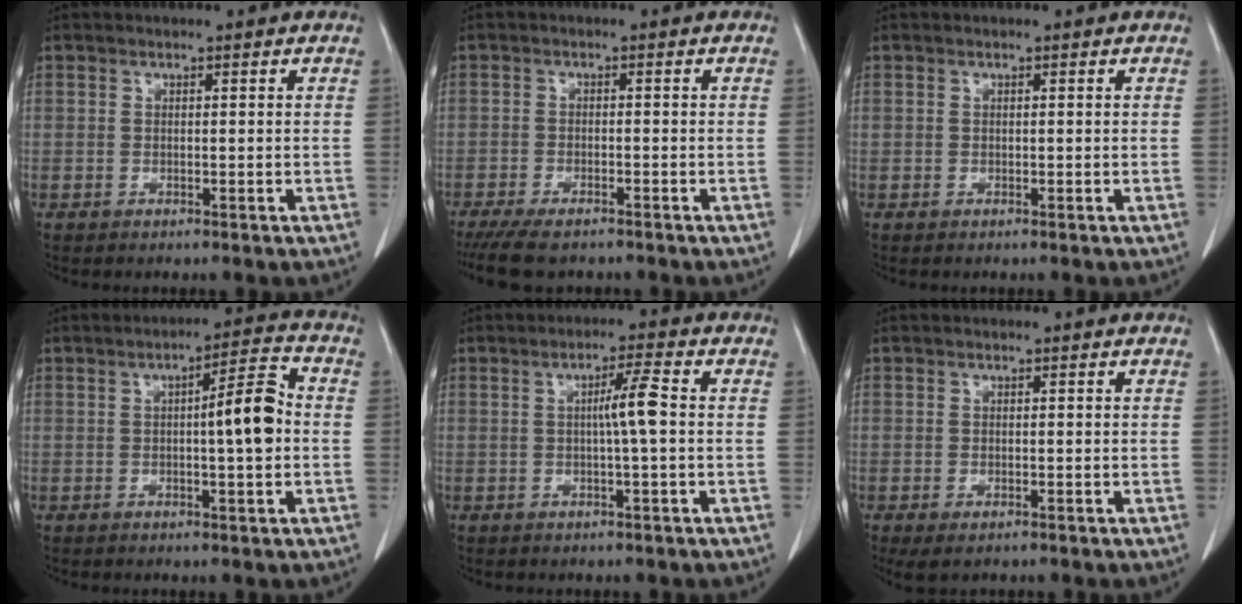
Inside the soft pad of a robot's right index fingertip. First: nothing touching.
{"total": 6.7, "force": [-5.6, 1.8, 3.2], "torque": [-0.048, -0.012, -0.088]}
{"total": 0.0}
{"total": 7.2, "force": [-0.1, 1.0, 7.1], "torque": [-0.101, 0.015, -0.005]}
{"total": 4.1, "force": [0.1, -0.1, 4.1], "torque": [-0.071, 0.007, 0.000]}
{"total": 2.3, "force": [-1.3, 1.0, 1.7], "torque": [-0.034, -0.007, -0.015]}